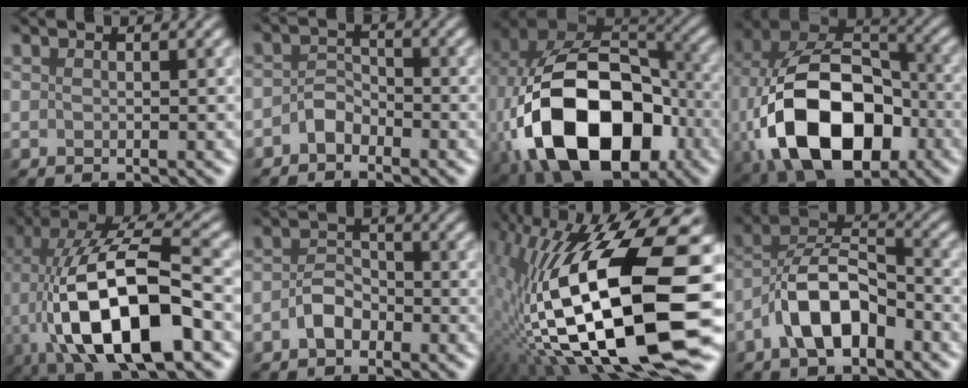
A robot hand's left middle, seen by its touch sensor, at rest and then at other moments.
{"total": 1.6, "force": [-1.3, 0.8, 0.2], "torque": [-0.012, 0.013, -0.030]}
{"total": 17.6, "force": [-4.4, 12.1, 12.0], "torque": [-0.249, -0.030, -0.050]}
{"total": 15.3, "force": [-4.1, 10.1, 10.8], "torque": [-0.212, -0.022, -0.064]}
{"total": 13.1, "force": [-2.9, 5.0, 11.7], "torque": [-0.207, 0.011, -0.056]}
{"total": 1.9, "force": [-1.3, 1.2, 0.9], "torque": [-0.022, 0.011, -0.026]}
{"total": 17.5, "force": [-2.8, 6.0, 16.2], "torque": [-0.316, 0.008, -0.052]}
{"total": 6.9, "force": [-3.5, 3.1, 5.0], "torque": [-0.092, 0.018, -0.072]}